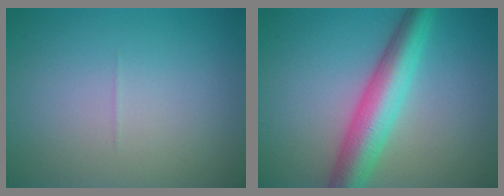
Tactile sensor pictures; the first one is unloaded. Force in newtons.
{"total": 6.4, "press": 6.3, "slide": 0.2}